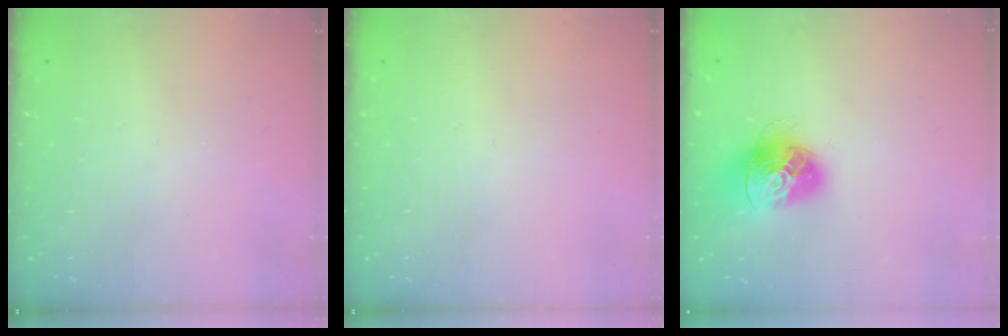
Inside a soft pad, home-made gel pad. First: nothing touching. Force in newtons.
{"total": 0.0}
{"total": 15.7, "press": 15.6, "slide": 1.6}